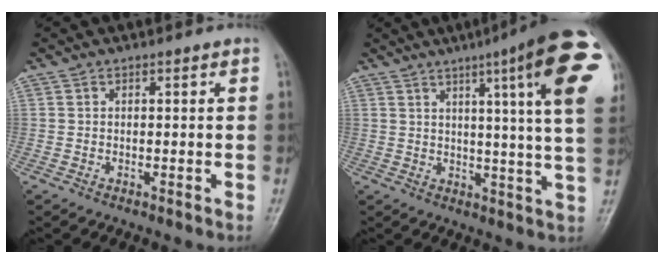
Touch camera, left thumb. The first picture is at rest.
{"total": 19.4, "force": [7.7, 1.5, 17.7], "torque": [-0.218, -0.023, 0.086]}